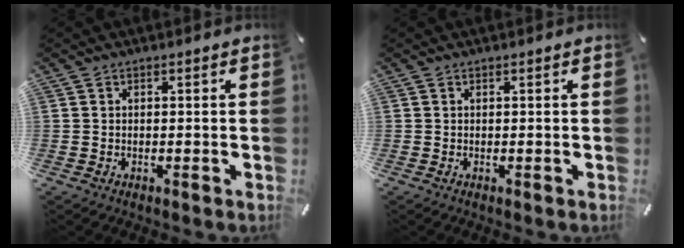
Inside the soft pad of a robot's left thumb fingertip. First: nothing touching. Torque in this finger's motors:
{"motor_torque": [0.00, 0.00, 0.00, 0.00, 0.00]}